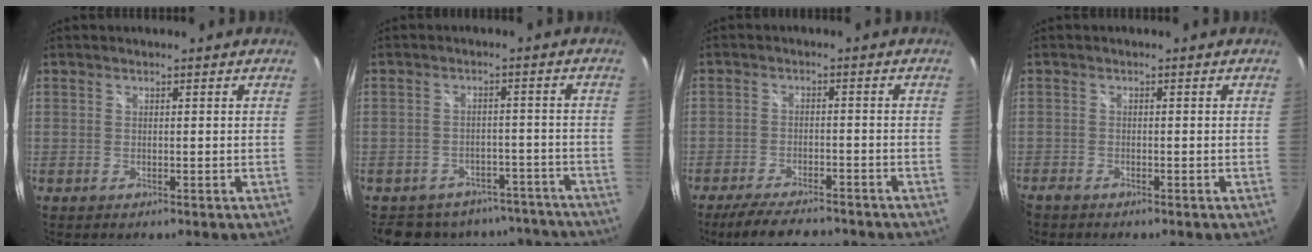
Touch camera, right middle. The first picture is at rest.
{"total": 13.8, "force": [-11.8, 6.4, 3.1], "torque": [-0.067, 0.024, -0.141]}
{"total": 10.1, "force": [-8.6, 2.5, 4.7], "torque": [-0.106, -0.017, -0.135]}
{"total": 1.7, "force": [-1.5, 0.6, 0.3], "torque": [-0.011, -0.006, -0.031]}